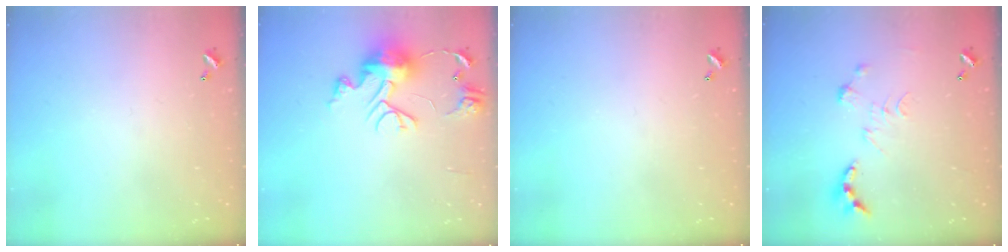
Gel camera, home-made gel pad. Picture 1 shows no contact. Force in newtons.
{"total": 12.5, "press": 12.4, "slide": 0.9}
{"total": 0.0}
{"total": 0.0}